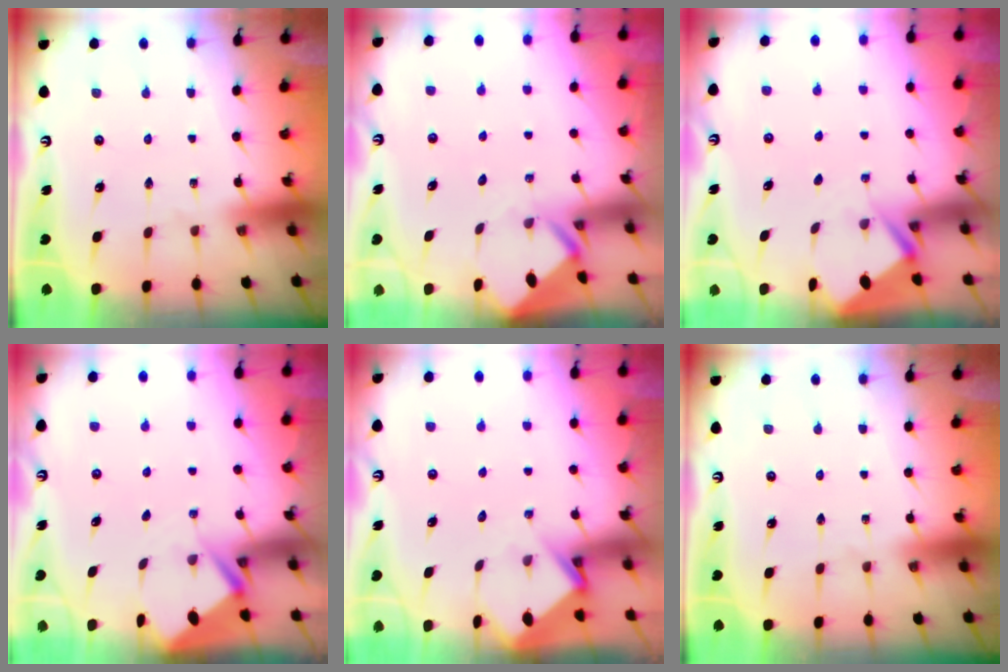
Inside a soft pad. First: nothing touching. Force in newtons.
{"total": 2.9, "press": 2.9, "slide": 0.1}
{"total": 2.9, "press": 2.9, "slide": 0.3}
{"total": 2.9, "press": 2.8, "slide": 0.3}
{"total": 3.5, "press": 3.5, "slide": 0.3}
{"total": 0.0}